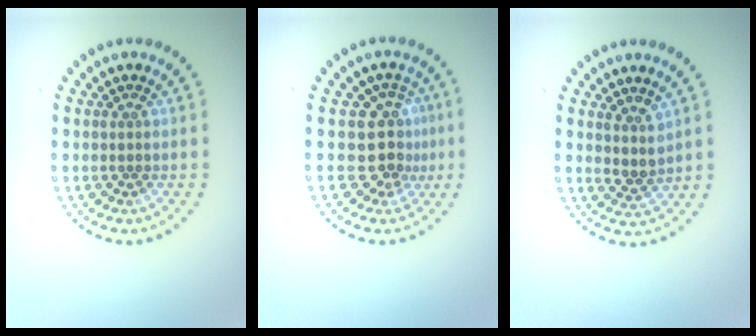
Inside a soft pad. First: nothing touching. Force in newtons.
{"total": 3.4, "press": 2.6, "slide": 2.3}
{"total": 1.8, "press": 1.4, "slide": 1.2}